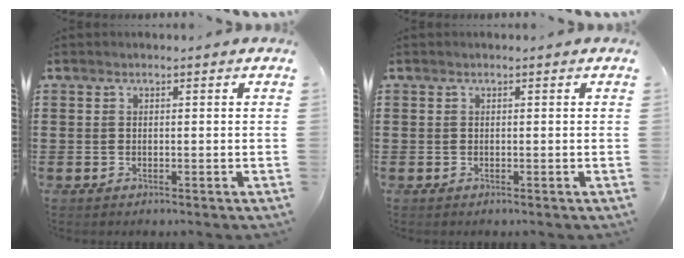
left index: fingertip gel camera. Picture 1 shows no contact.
{"total": 0.0}